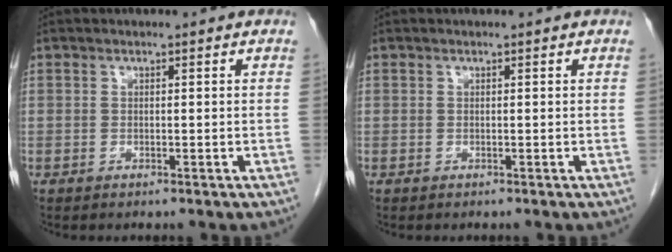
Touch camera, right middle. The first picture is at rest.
{"total": 0.0}